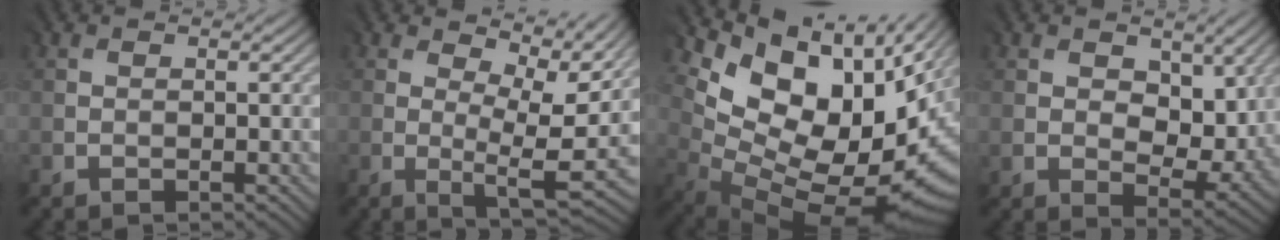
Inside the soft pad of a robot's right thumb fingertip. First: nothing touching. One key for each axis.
{"total": 8.0, "fx": 3.4, "fy": 2.8, "fz": 6.6, "tx": -0.122, "ty": -0.009, "tz": 0.062}
{"total": 13.6, "fx": 4.8, "fy": 8.1, "fz": 9.7, "tx": -0.166, "ty": -0.011, "tz": 0.107}
{"total": 7.1, "fx": 2.0, "fy": 4.8, "fz": 4.9, "tx": -0.088, "ty": -0.011, "tz": 0.038}